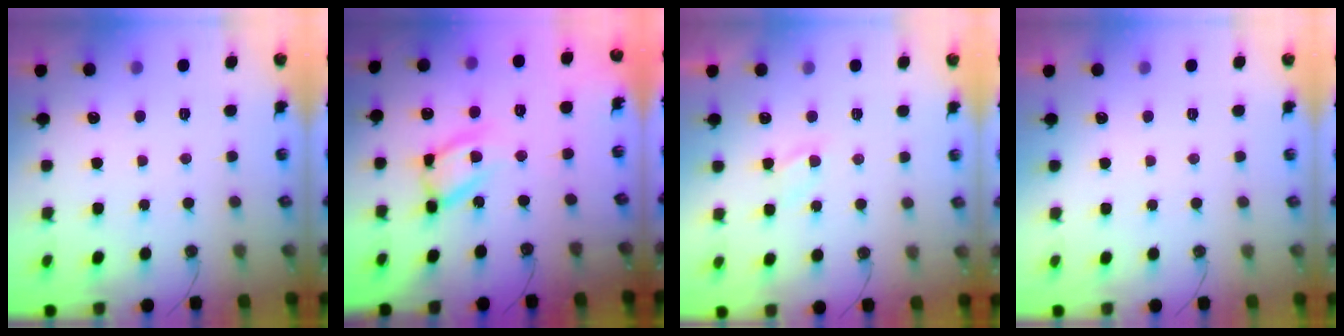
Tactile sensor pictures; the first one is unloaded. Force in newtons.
{"total": 14.4, "press": 14.3, "slide": 1.1}
{"total": 2.8, "press": 2.7, "slide": 0.4}
{"total": 0.0}